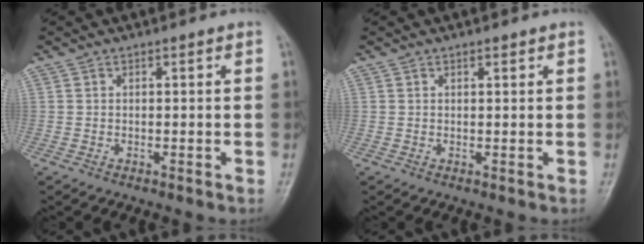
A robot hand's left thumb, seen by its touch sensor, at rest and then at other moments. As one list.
[{"total": 0.7, "force": [0.5, 0.3, 0.3], "torque": [-0.004, -0.002, 0.007]}]